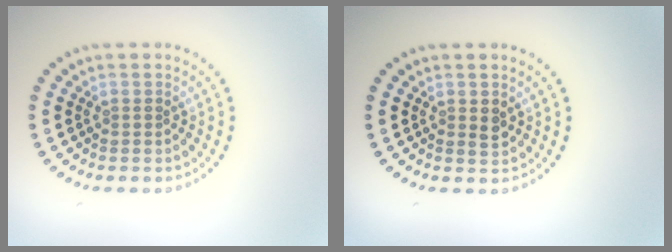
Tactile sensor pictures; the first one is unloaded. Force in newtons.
{"total": 1.2, "press": 1.2, "slide": 0.1}